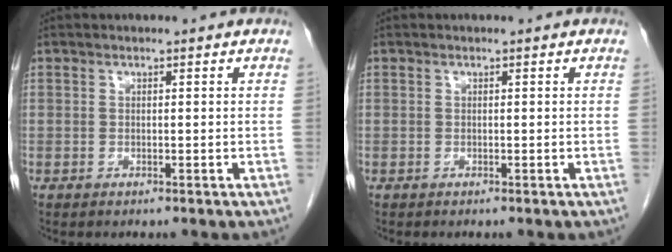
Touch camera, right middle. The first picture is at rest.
{"total": 0.0}